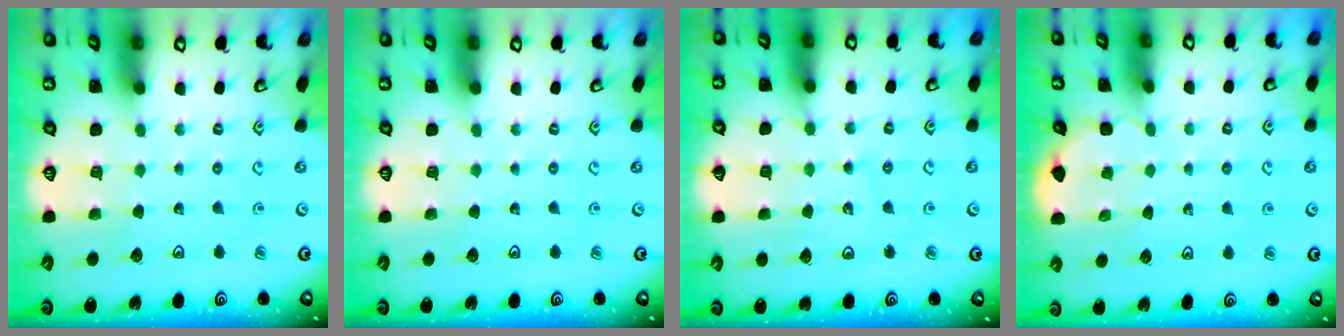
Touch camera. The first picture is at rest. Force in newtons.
{"total": 0.0}
{"total": 5.5, "press": 5.2, "slide": 1.8}
{"total": 2.1, "press": 2.1, "slide": 0.2}